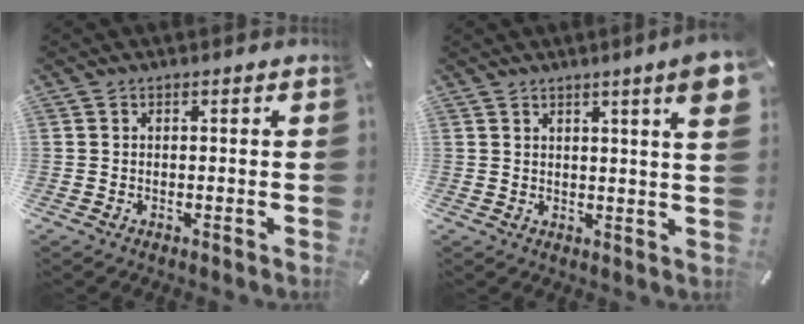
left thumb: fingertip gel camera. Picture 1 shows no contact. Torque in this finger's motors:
{"motor_torque": [2.16, 2.08, 1.40, -1.38, 0.30]}